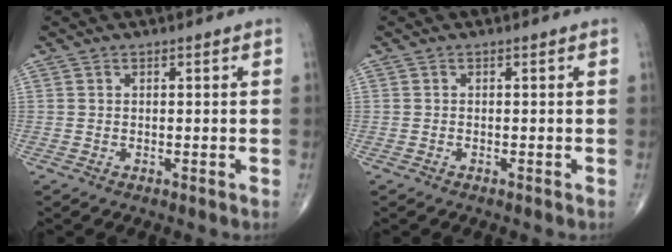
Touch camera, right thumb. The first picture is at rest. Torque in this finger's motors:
{"motor_torque": [0.78, 0.88, -0.25, -0.29, -0.01]}